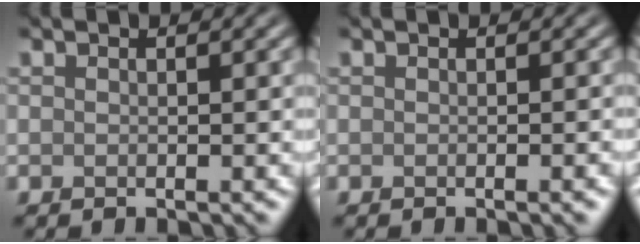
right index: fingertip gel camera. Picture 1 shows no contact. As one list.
[{"total": 1.3, "force": [-0.3, 0.3, 1.2], "torque": [-0.008, 0.001, -0.007]}]